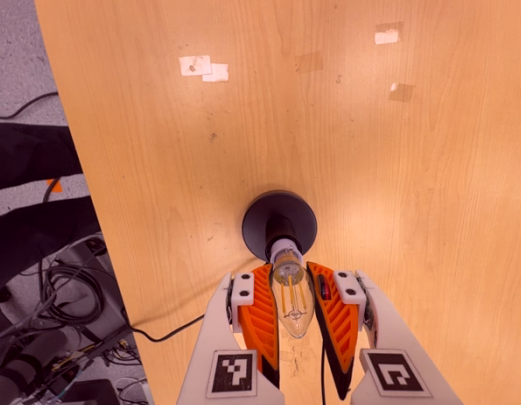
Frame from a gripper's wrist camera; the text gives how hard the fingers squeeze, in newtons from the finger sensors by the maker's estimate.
{"total": 21.7, "left": 21.0, "right": 22.4}